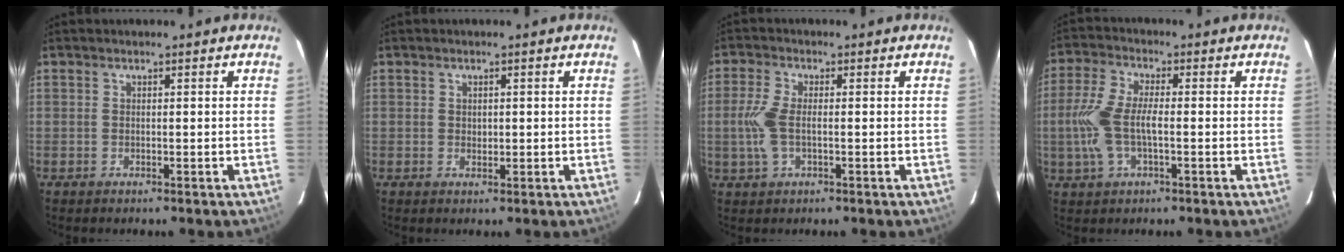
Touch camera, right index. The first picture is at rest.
{"total": 1.1, "force": [0.2, 1.0, 0.5], "torque": [-0.006, 0.003, 0.004]}
{"total": 5.8, "force": [-0.7, 2.4, 5.2], "torque": [-0.119, 0.000, -0.014]}
{"total": 9.2, "force": [-1.3, 3.5, 8.4], "torque": [-0.189, 0.005, -0.028]}